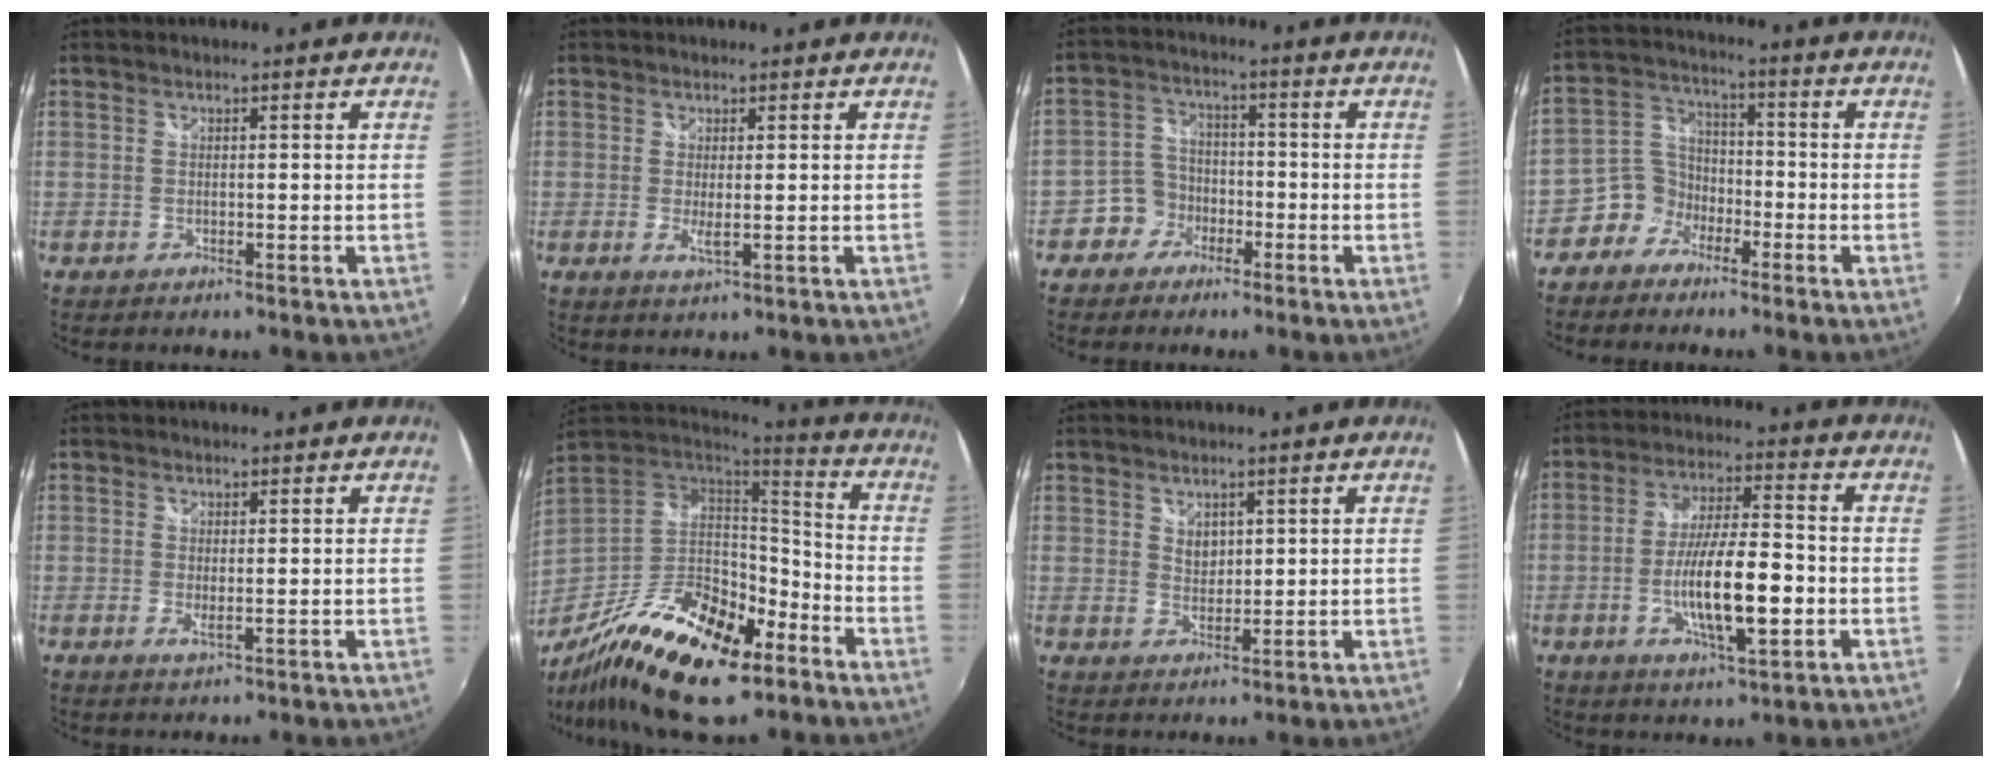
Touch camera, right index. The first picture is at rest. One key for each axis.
{"total": 2.1, "fx": -0.1, "fy": 0.3, "fz": 2.0, "tx": -0.040, "ty": -0.007, "tz": -0.002}
{"total": 5.6, "fx": -3.2, "fy": 4.5, "fz": 0.4, "tx": -0.013, "ty": 0.024, "tz": -0.063}
{"total": 6.5, "fx": -4.3, "fy": 4.8, "fz": 1.0, "tx": -0.022, "ty": 0.029, "tz": -0.094}
{"total": 1.7, "fx": -0.1, "fy": 0.3, "fz": 1.7, "tx": -0.033, "ty": -0.006, "tz": -0.002}
{"total": 26.1, "fx": -15.4, "fy": 10.0, "fz": 18.5, "tx": -0.360, "ty": -0.042, "tz": -0.259}
{"total": 2.6, "fx": 1.5, "fy": 1.8, "fz": 1.2, "tx": -0.013, "ty": 0.000, "tz": 0.028}
{"total": 12.9, "fx": -3.3, "fy": 3.0, "fz": 12.1, "tx": -0.226, "ty": -0.008, "tz": -0.054}